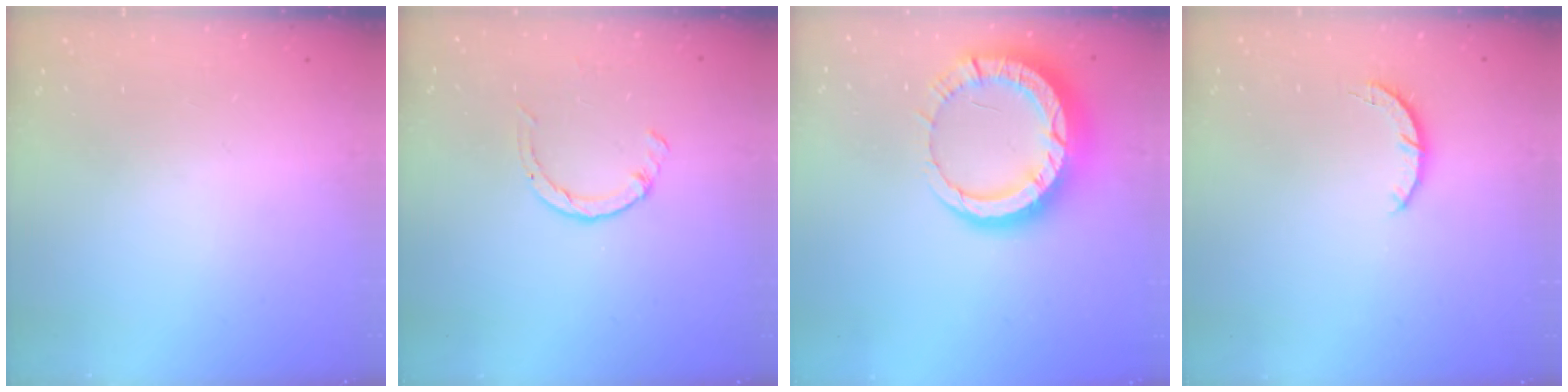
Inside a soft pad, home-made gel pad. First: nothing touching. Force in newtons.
{"total": 2.6, "press": 2.6, "slide": 0.4}
{"total": 13.8, "press": 13.7, "slide": 1.3}
{"total": 3.2, "press": 3.2, "slide": 0.4}